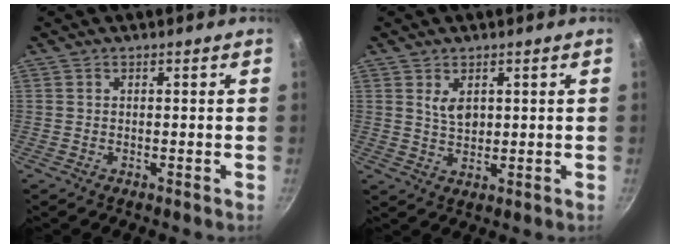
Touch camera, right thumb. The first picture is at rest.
{"total": 3.5, "force": [1.4, 2.1, 2.5], "torque": [-0.036, -0.015, 0.030]}